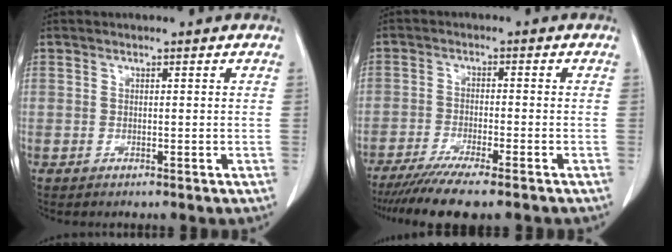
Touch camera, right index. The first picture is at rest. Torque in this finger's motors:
{"motor_torque": [1.30, -0.84, 0.26, 0.13]}